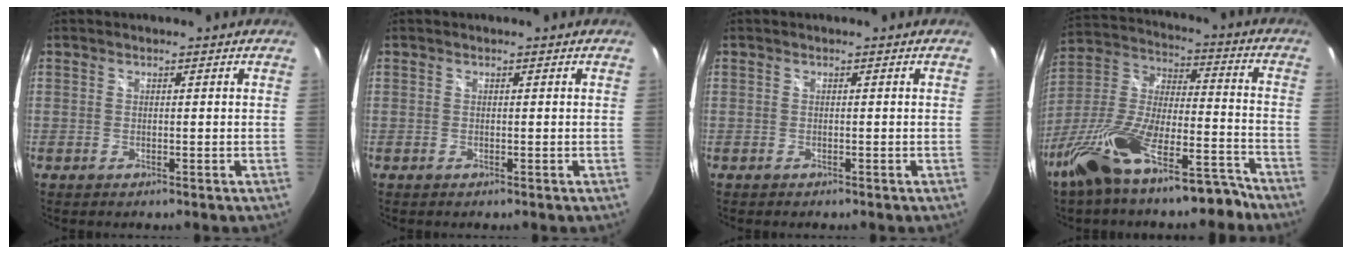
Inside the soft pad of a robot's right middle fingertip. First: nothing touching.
{"total": 0.0}
{"total": 0.0}
{"total": 21.3, "force": [-14.9, 7.2, 13.3], "torque": [-0.253, 0.003, -0.253]}